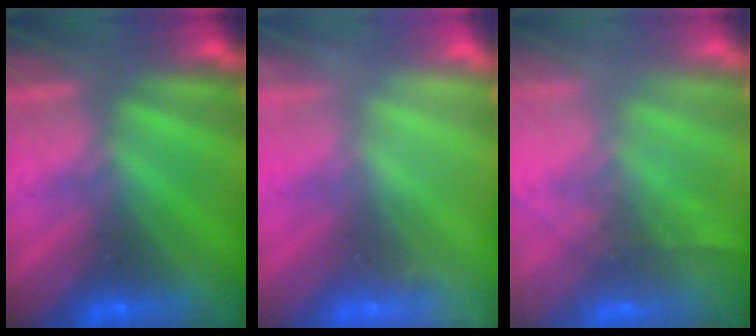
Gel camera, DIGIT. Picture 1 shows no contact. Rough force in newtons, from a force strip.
{"total": 2.3}
{"total": 10.8}